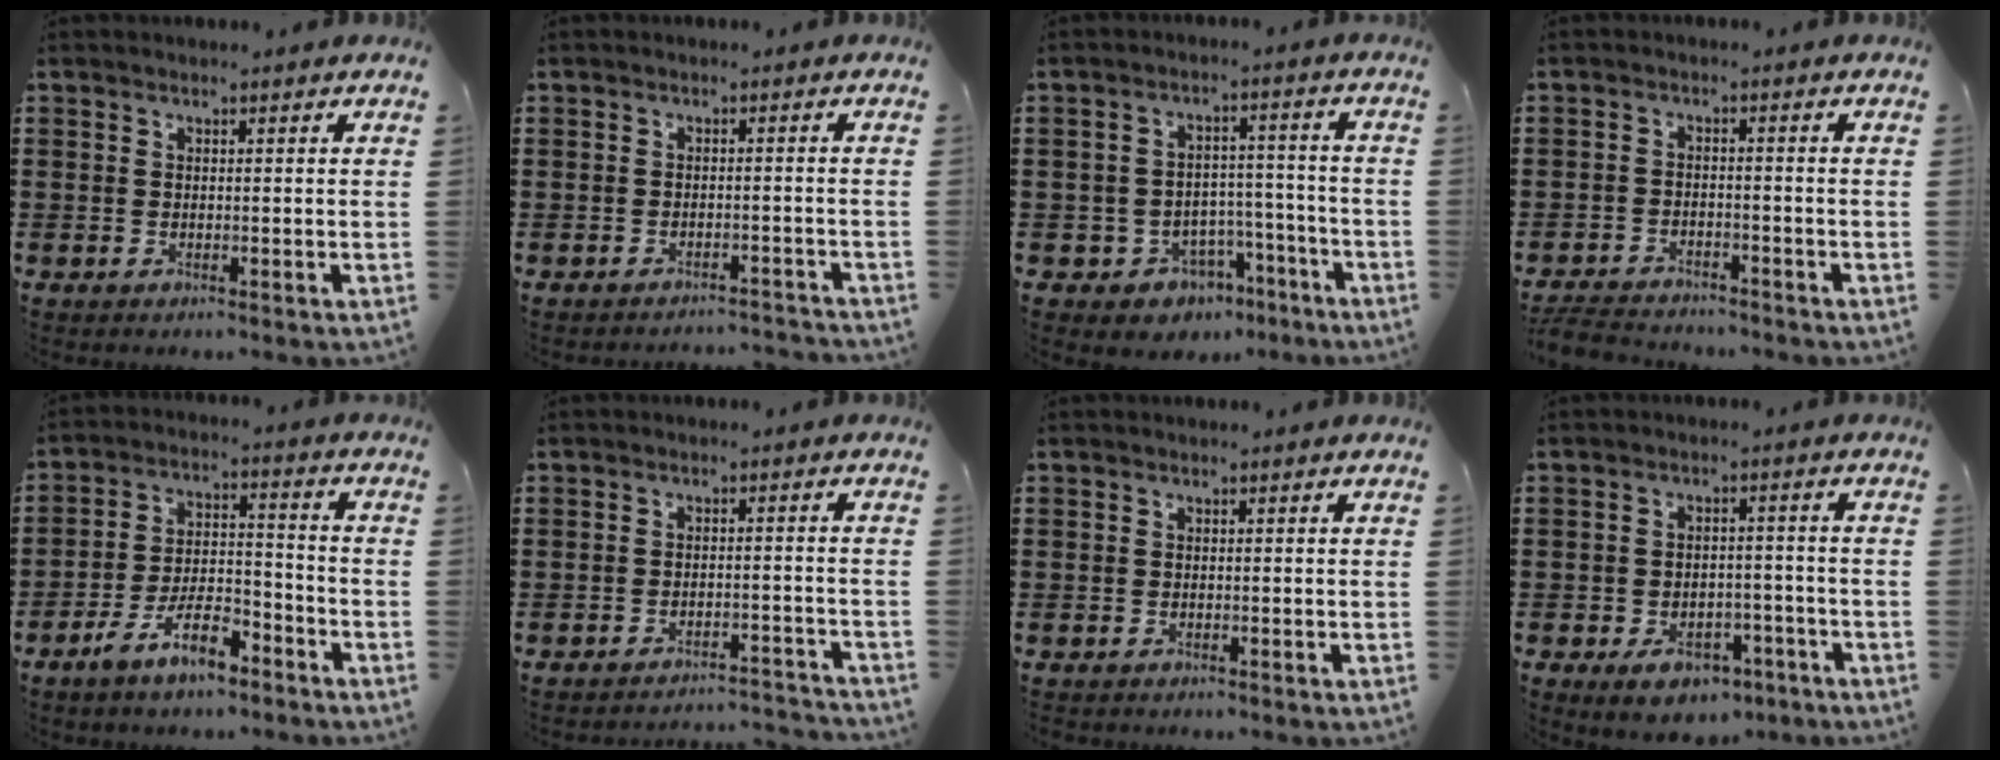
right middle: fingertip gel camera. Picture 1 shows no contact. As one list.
[{"total": 2.0, "force": [-1.9, 0.0, -0.3], "torque": [-0.002, 0.001, -0.043]}, {"total": 4.7, "force": [-3.6, 2.9, 0.6], "torque": [-0.023, 0.017, -0.068]}, {"total": 3.8, "force": [-3.7, 0.6, 0.3], "torque": [-0.014, 0.000, -0.080]}, {"total": 8.5, "force": [-6.0, 2.8, 5.4], "torque": [-0.112, 0.007, -0.116]}, {"total": 2.9, "force": [-2.9, 0.0, 0.0], "torque": [-0.005, -0.001, -0.060]}, {"total": 0.5, "force": [-0.4, 0.4, -0.1], "torque": [0.001, 0.003, -0.009]}, {"total": 5.2, "force": [-3.8, 2.7, 2.2], "torque": [-0.042, 0.012, -0.070]}]